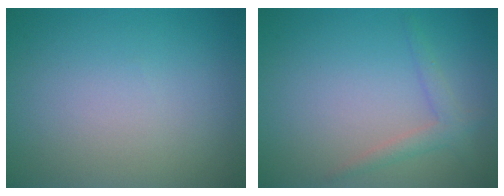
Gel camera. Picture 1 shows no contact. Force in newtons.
{"total": 1.8, "press": 1.8, "slide": 0.1}